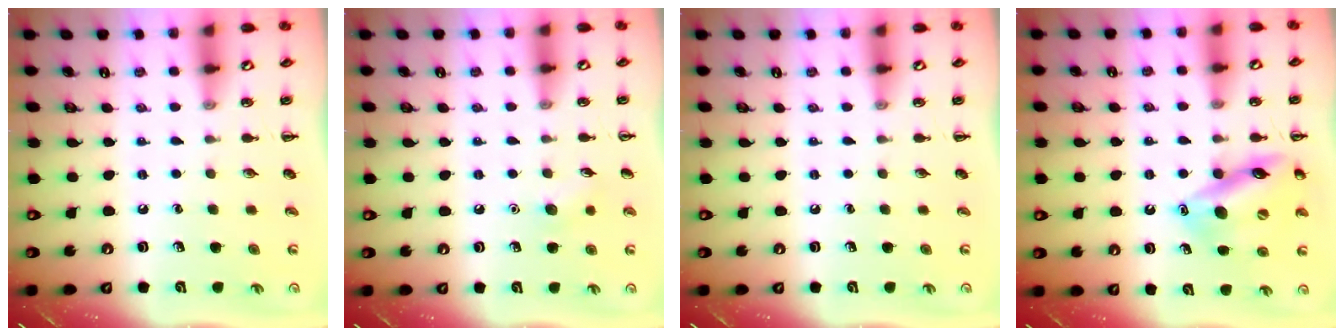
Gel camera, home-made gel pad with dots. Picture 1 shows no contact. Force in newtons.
{"total": 5.5, "press": 5.2, "slide": 1.6}
{"total": 0.0}
{"total": 15.5, "press": 15.3, "slide": 2.9}